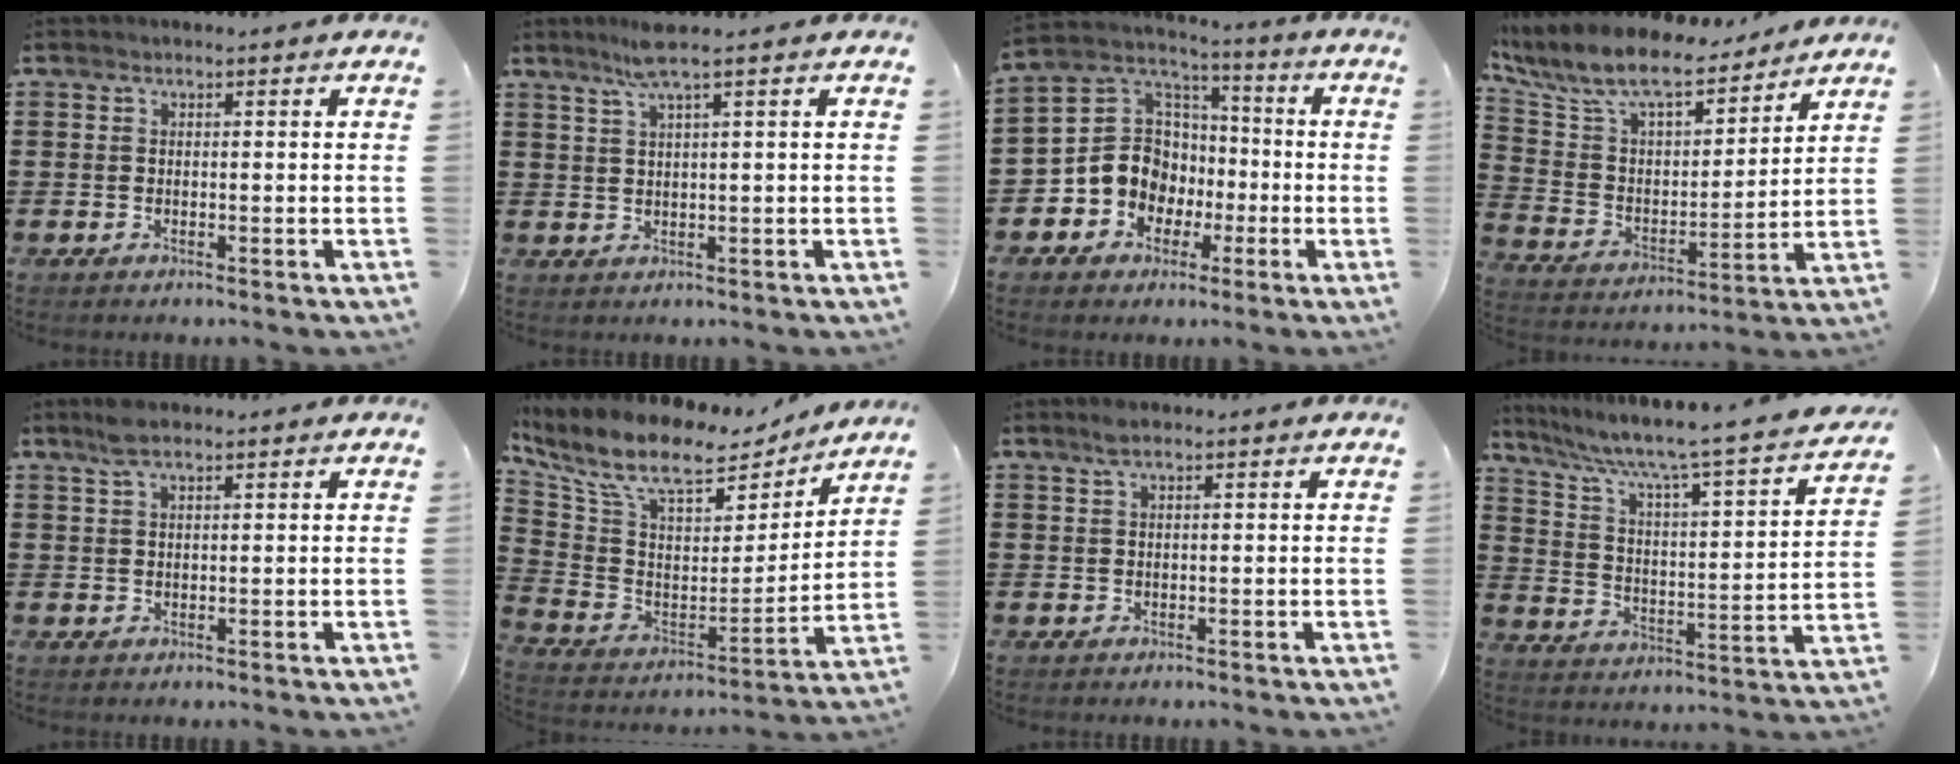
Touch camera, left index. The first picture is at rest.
{"total": 4.1, "force": [2.6, -0.3, 3.2], "torque": [-0.069, 0.003, 0.045]}
{"total": 9.5, "force": [-2.2, 8.7, 3.1], "torque": [-0.106, 0.008, -0.042]}
{"total": 10.0, "force": [8.6, 2.5, 4.5], "torque": [-0.128, -0.053, 0.148]}
{"total": 3.2, "force": [2.2, 0.9, 2.2], "torque": [-0.048, 0.003, 0.040]}
{"total": 11.4, "force": [8.1, 4.1, 6.9], "torque": [-0.167, -0.044, 0.144]}
{"total": 1.7, "force": [1.1, 0.3, 1.3], "torque": [-0.028, 0.003, 0.020]}
{"total": 5.9, "force": [4.7, 0.0, 3.6], "torque": [-0.093, -0.046, 0.067]}